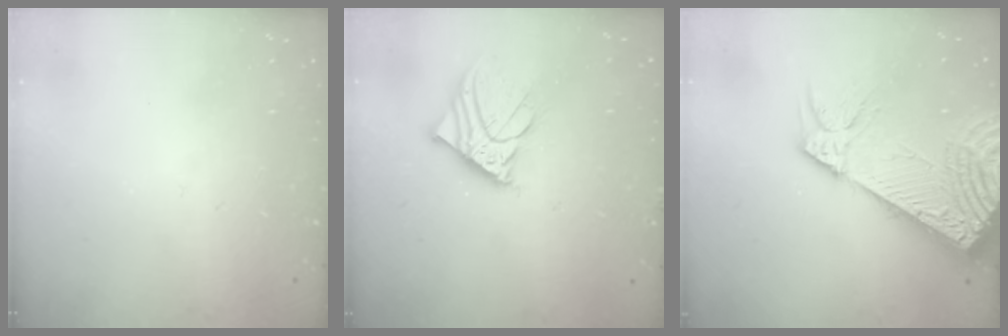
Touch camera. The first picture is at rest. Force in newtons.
{"total": 10.9, "press": 10.7, "slide": 1.7}
{"total": 19.5, "press": 19.1, "slide": 3.6}